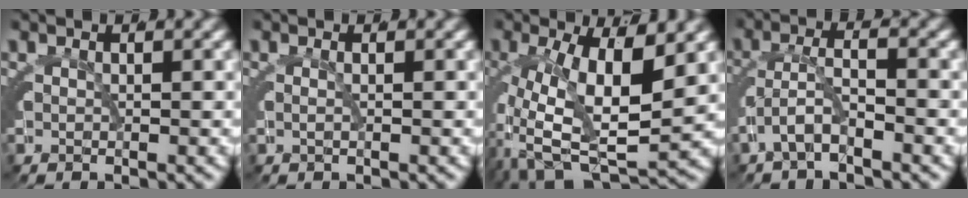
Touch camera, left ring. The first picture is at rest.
{"total": 0.6, "force": [-0.3, -0.5, 0.0], "torque": [-0.002, 0.000, -0.005]}
{"total": 9.7, "force": [-2.3, 5.2, 7.8], "torque": [-0.132, -0.034, -0.023]}
{"total": 2.6, "force": [-1.9, 0.8, 1.6], "torque": [-0.036, -0.007, -0.033]}